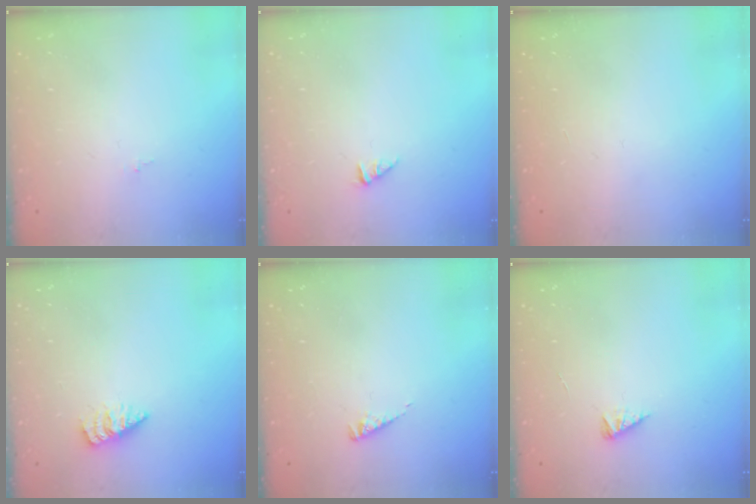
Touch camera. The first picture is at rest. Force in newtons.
{"total": 0.0}
{"total": 0.0}
{"total": 2.8, "press": 2.7, "slide": 0.3}
{"total": 2.0, "press": 2.0, "slide": 0.2}
{"total": 1.8, "press": 1.7, "slide": 0.3}